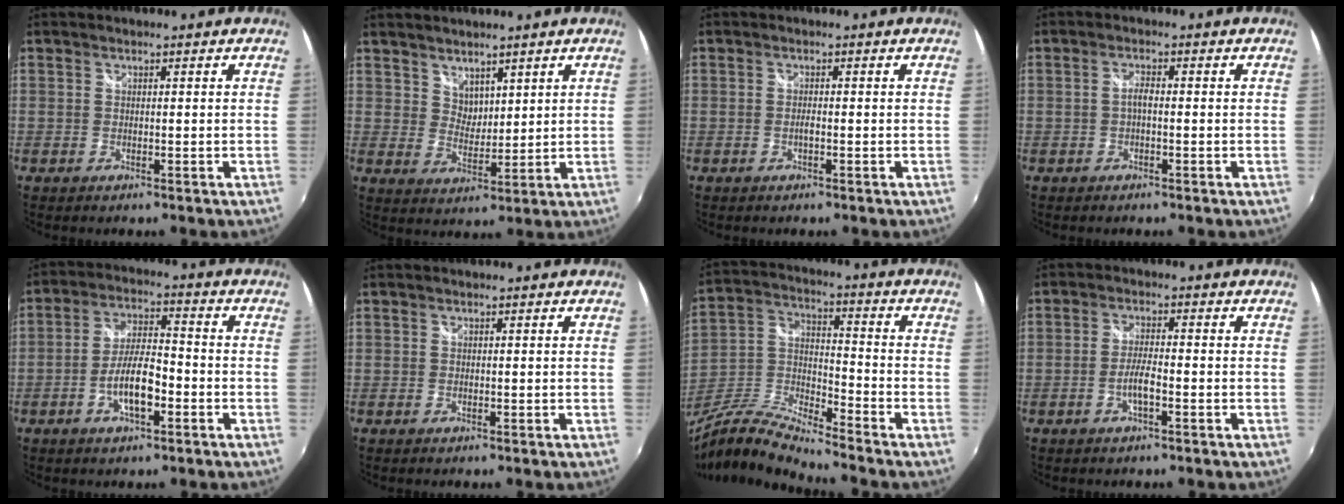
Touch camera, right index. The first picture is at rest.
{"total": 4.4, "force": [3.4, 2.6, 1.2], "torque": [-0.007, 0.003, 0.065]}
{"total": 0.9, "force": [-0.4, 0.2, 0.8], "torque": [-0.017, -0.001, -0.008]}
{"total": 1.6, "force": [-0.5, 0.5, 1.5], "torque": [-0.029, 0.006, -0.011]}
{"total": 8.1, "force": [-3.2, 2.6, 6.9], "torque": [-0.136, 0.004, -0.055]}
{"total": 0.0}
{"total": 12.1, "force": [-9.8, 1.6, 7.0], "torque": [-0.156, -0.010, -0.200]}
{"total": 3.5, "force": [-1.6, 0.5, 3.0], "torque": [-0.065, 0.000, -0.030]}